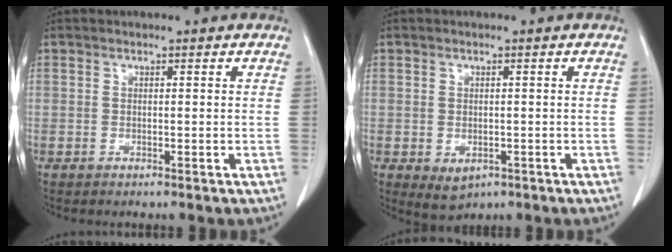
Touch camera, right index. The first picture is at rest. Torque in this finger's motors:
{"motor_torque": [0.54, -0.50, 0.06, 0.01]}